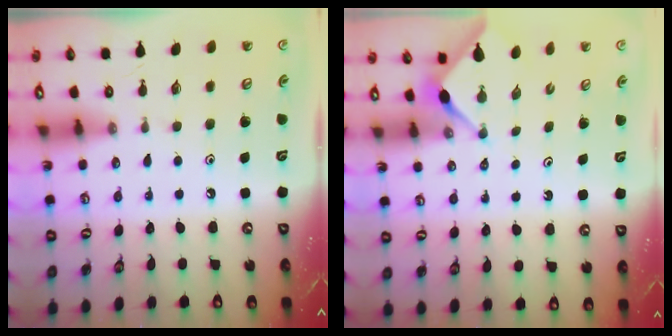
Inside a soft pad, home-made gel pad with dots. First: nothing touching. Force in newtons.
{"total": 2.9, "press": 2.9, "slide": 0.3}